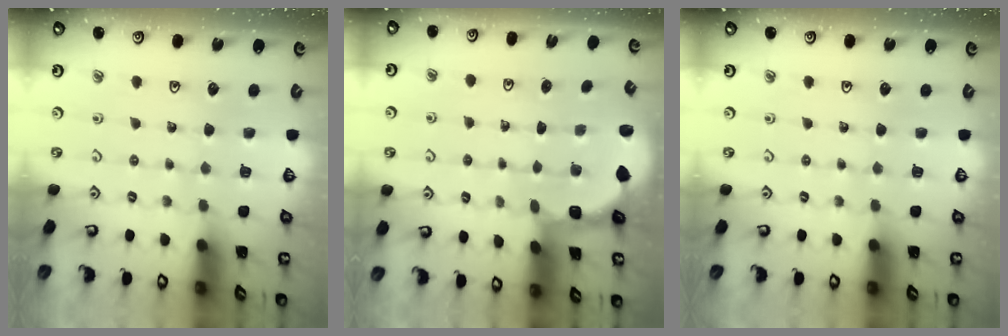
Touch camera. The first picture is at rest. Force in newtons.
{"total": 1.8, "press": 1.6, "slide": 0.7}
{"total": 0.0}